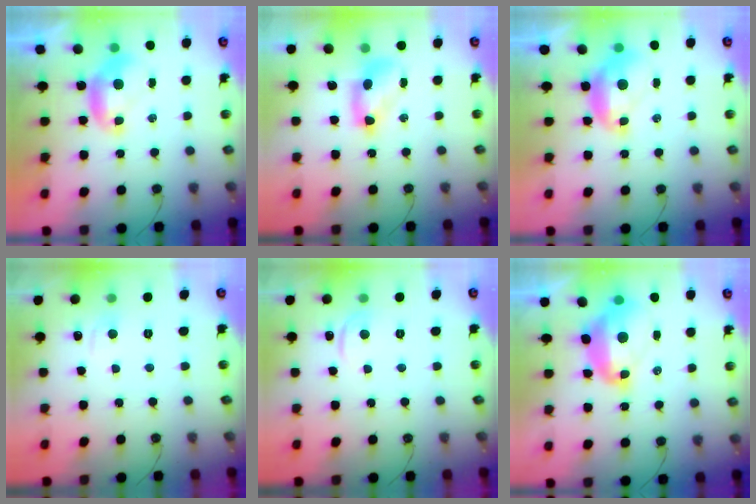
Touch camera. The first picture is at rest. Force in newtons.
{"total": 5.7, "press": 5.6, "slide": 0.9}
{"total": 1.7, "press": 1.7, "slide": 0.4}
{"total": 0.9, "press": 0.7, "slide": 0.6}
{"total": 2.4, "press": 2.3, "slide": 0.8}
{"total": 5.3, "press": 5.2, "slide": 0.8}